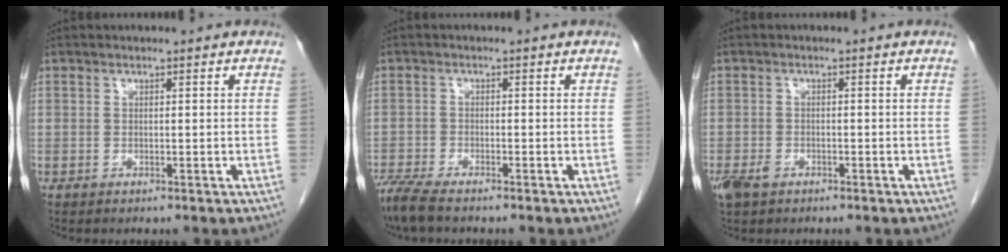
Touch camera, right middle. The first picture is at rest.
{"total": 5.0, "force": [-4.2, 0.6, 2.7], "torque": [-0.055, -0.016, -0.077]}
{"total": 3.1, "force": [-1.9, 1.8, 1.7], "torque": [-0.036, -0.002, -0.029]}